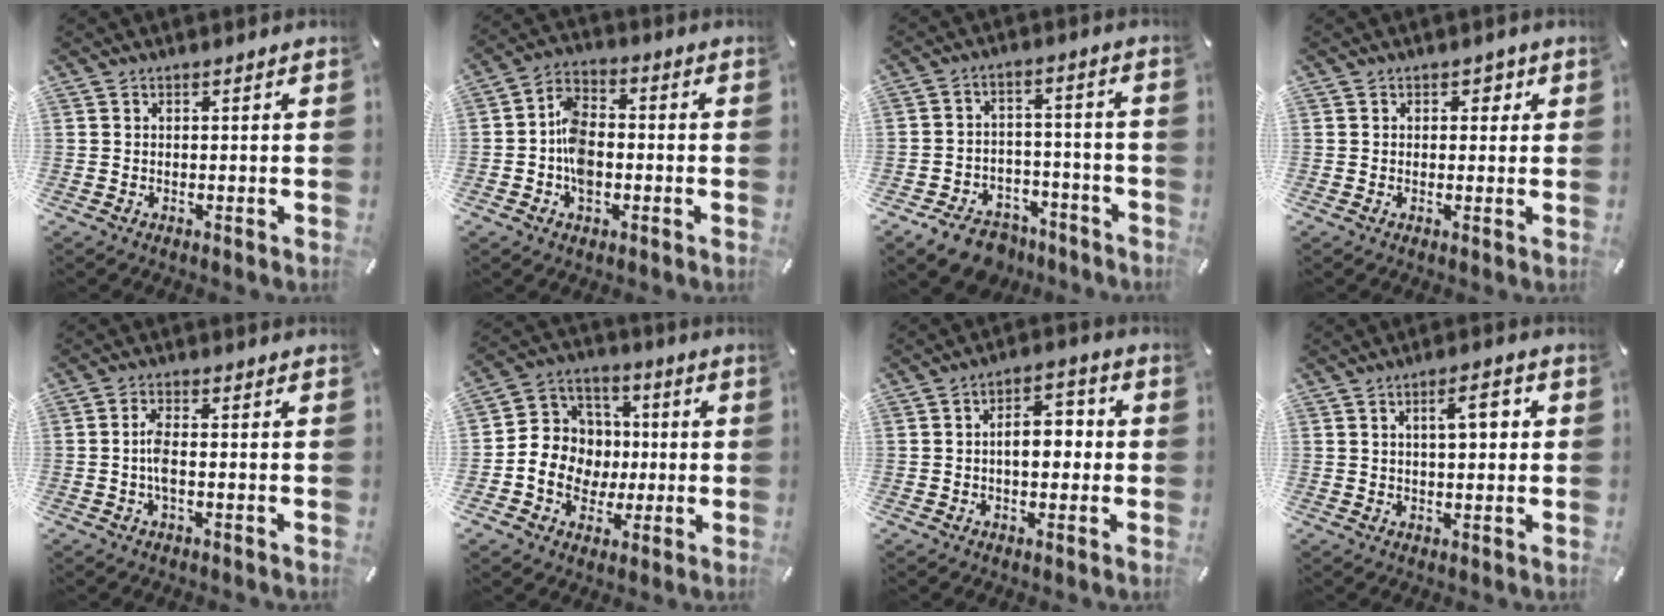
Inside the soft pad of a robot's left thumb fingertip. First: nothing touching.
{"total": 8.2, "force": [-2.2, 5.9, 5.2], "torque": [-0.106, 0.021, -0.036]}
{"total": 9.5, "force": [-7.2, 5.4, 3.1], "torque": [-0.040, 0.059, -0.127]}
{"total": 2.1, "force": [0.4, 1.8, 1.0], "torque": [0.004, -0.002, -0.002]}
{"total": 4.1, "force": [-0.7, 1.4, 3.8], "torque": [-0.081, 0.001, -0.018]}
{"total": 11.4, "force": [-1.8, 10.9, 2.8], "torque": [-0.043, 0.019, -0.024]}
{"total": 7.7, "force": [-0.8, 4.7, 6.0], "torque": [-0.067, 0.003, -0.023]}
{"total": 6.4, "force": [1.7, 2.7, 5.5], "torque": [-0.087, 0.003, 0.020]}